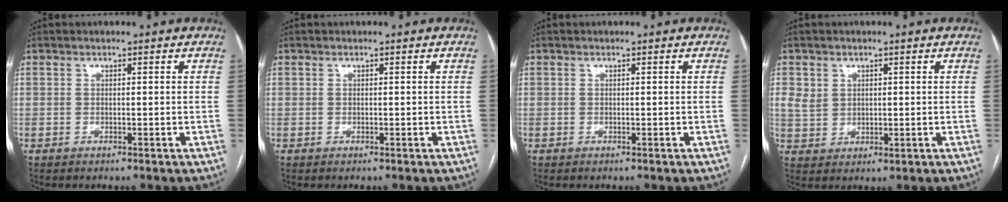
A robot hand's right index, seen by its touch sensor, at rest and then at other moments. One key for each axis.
{"total": 0.0}
{"total": 0.0}
{"total": 4.1, "fx": 1.5, "fy": 3.4, "fz": 1.6, "tx": -0.030, "ty": 0.005, "tz": 0.034}